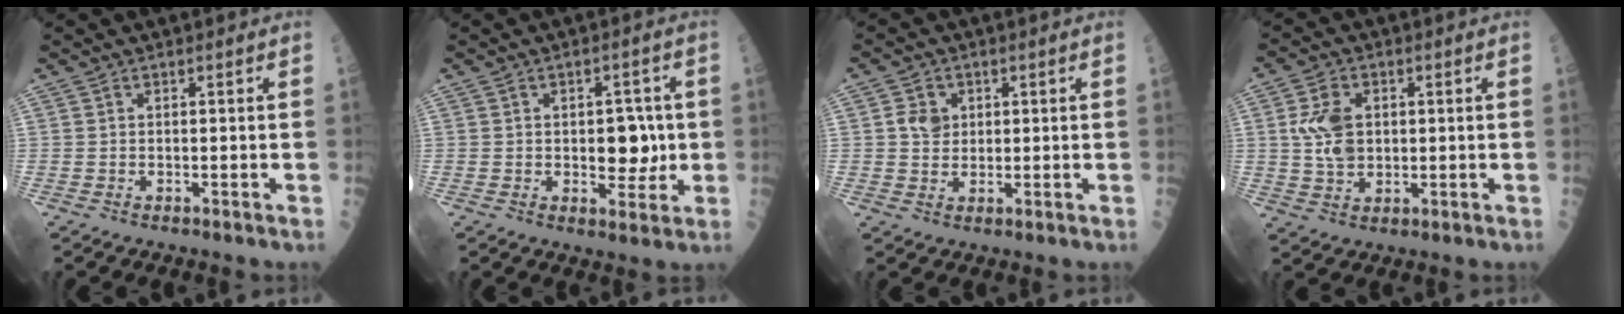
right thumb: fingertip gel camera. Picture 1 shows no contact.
{"total": 7.0, "force": [0.1, 4.2, 5.5], "torque": [-0.036, -0.002, 0.004]}
{"total": 4.1, "force": [1.0, 3.5, 1.9], "torque": [-0.014, -0.002, 0.019]}
{"total": 7.7, "force": [1.1, 5.3, 5.5], "torque": [-0.092, 0.000, 0.025]}